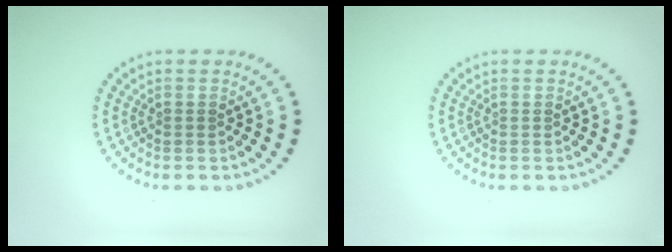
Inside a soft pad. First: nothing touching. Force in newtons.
{"total": 0.0}